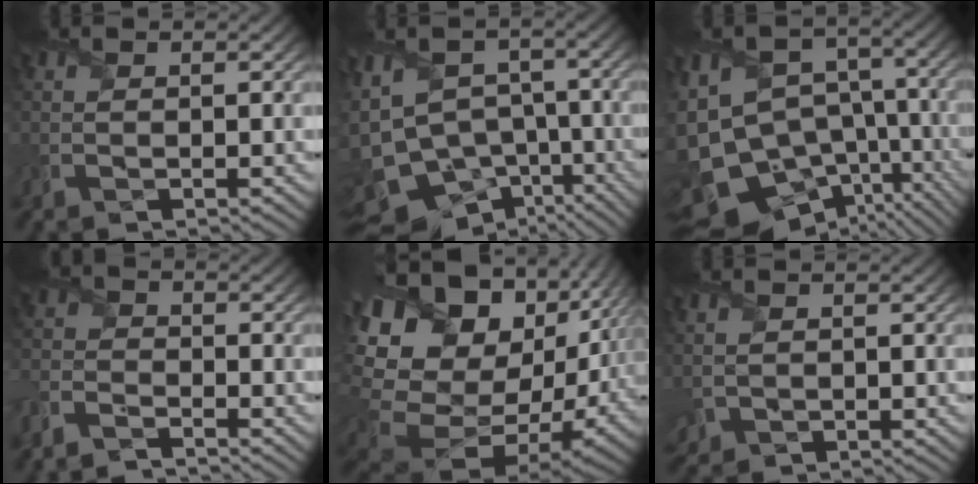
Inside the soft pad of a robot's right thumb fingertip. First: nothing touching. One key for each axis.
{"total": 11.6, "fx": -3.8, "fy": 8.4, "fz": 7.0, "tx": -0.195, "ty": -0.006, "tz": -0.030}
{"total": 16.1, "fx": -5.4, "fy": 12.0, "fz": 9.4, "tx": -0.240, "ty": -0.015, "tz": -0.048}
{"total": 4.1, "fx": -4.0, "fy": 0.7, "fz": 0.7, "tx": -0.017, "ty": -0.006, "tz": -0.095}
{"total": 20.6, "fx": 3.1, "fy": 14.7, "fz": 14.1, "tx": -0.323, "ty": -0.026, "tz": 0.112}
{"total": 1.6, "fx": 0.1, "fy": 1.5, "fz": 0.6, "tx": -0.032, "ty": -0.006, "tz": 0.004}